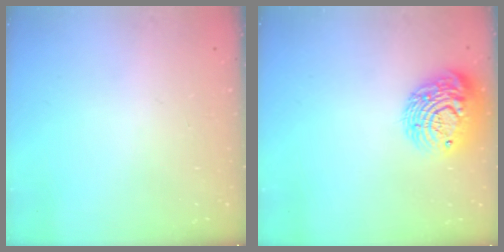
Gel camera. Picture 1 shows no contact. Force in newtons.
{"total": 14.2, "press": 14.1, "slide": 1.0}